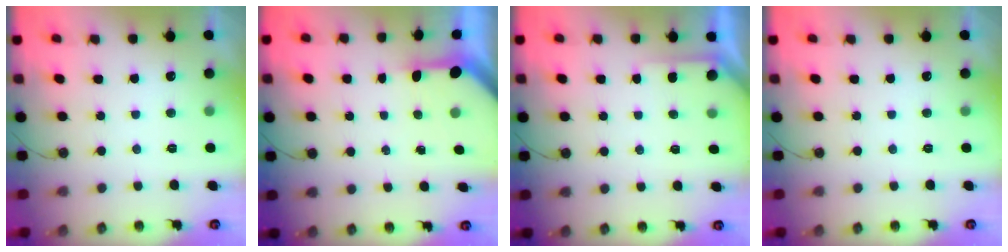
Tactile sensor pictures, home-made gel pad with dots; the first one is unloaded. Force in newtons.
{"total": 3.5, "press": 3.5, "slide": 0.4}
{"total": 2.9, "press": 2.8, "slide": 0.2}
{"total": 0.0}